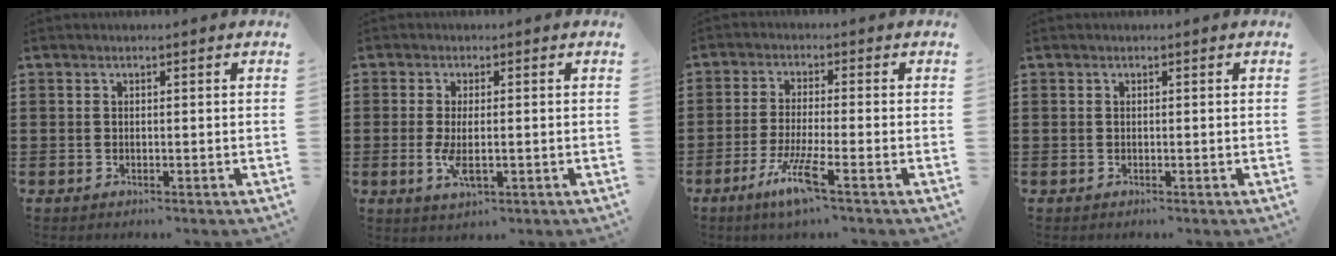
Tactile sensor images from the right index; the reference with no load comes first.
{"total": 3.9, "force": [-0.8, 1.1, 3.6], "torque": [-0.084, -0.008, -0.020]}
{"total": 6.7, "force": [-3.8, 0.4, 5.5], "torque": [-0.120, -0.016, -0.073]}
{"total": 0.0}